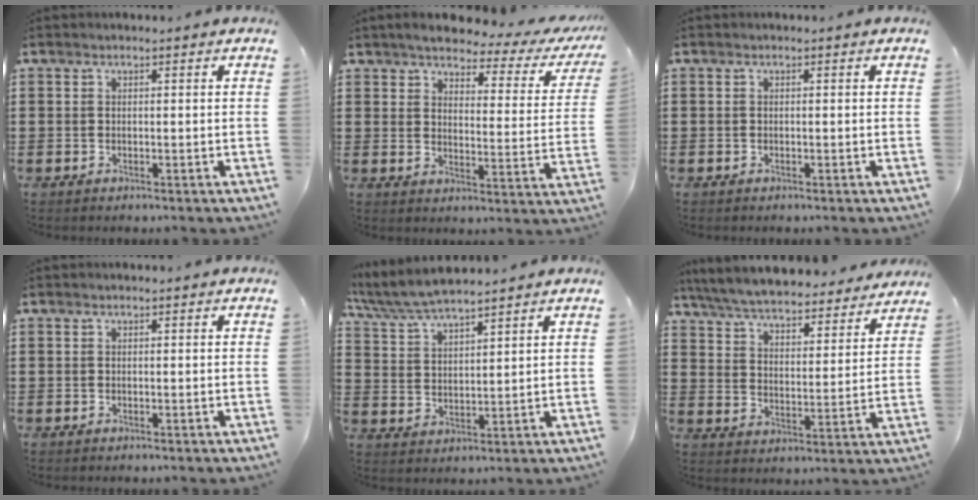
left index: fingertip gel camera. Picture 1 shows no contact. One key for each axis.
{"total": 4.1, "fx": 3.5, "fy": 0.7, "fz": 2.0, "tx": -0.052, "ty": -0.023, "tz": 0.052}
{"total": 0.0}
{"total": 0.0}
{"total": 5.9, "fx": 5.5, "fy": 0.3, "fz": 2.0, "tx": -0.057, "ty": -0.023, "tz": 0.099}
{"total": 6.3, "fx": 6.2, "fy": 0.1, "fz": 1.4, "tx": -0.056, "ty": -0.045, "tz": 0.106}